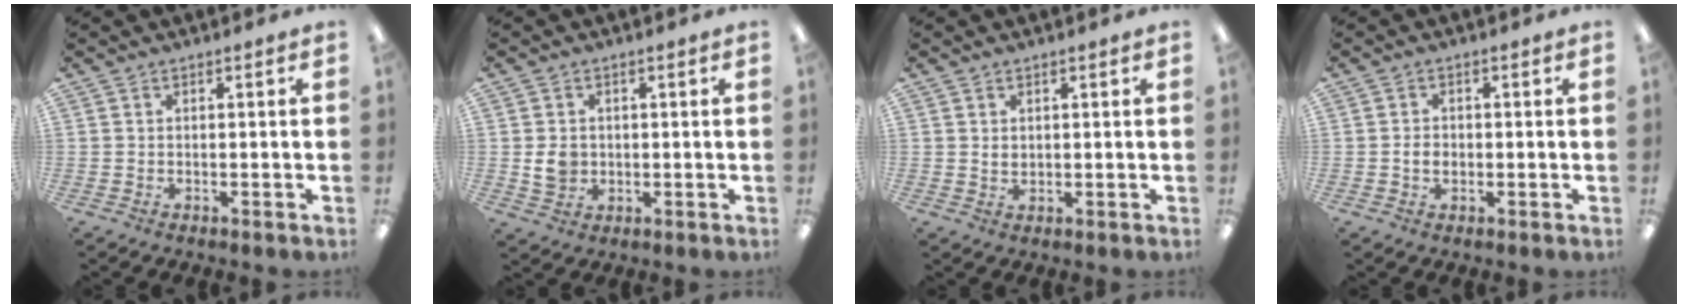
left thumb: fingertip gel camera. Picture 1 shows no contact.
{"total": 4.5, "force": [0.1, 4.0, 2.1], "torque": [-0.024, 0.002, 0.002]}
{"total": 1.5, "force": [0.8, 1.0, 0.6], "torque": [-0.014, 0.001, 0.016]}
{"total": 2.2, "force": [-0.2, 1.8, 1.3], "torque": [-0.023, 0.005, -0.007]}